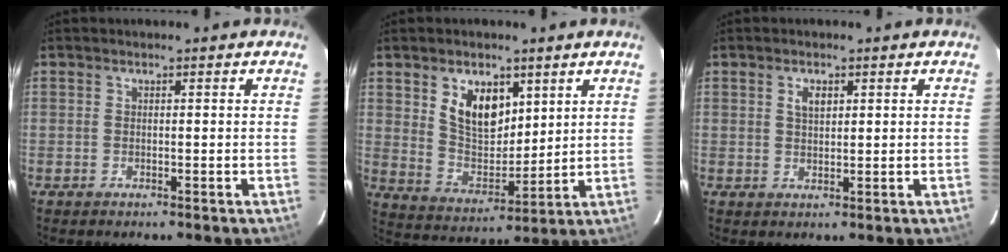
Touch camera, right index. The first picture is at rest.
{"total": 10.9, "force": [5.0, 6.6, 6.9], "torque": [-0.122, 0.005, 0.107]}
{"total": 2.6, "force": [1.1, 1.5, 1.9], "torque": [-0.031, 0.004, 0.019]}